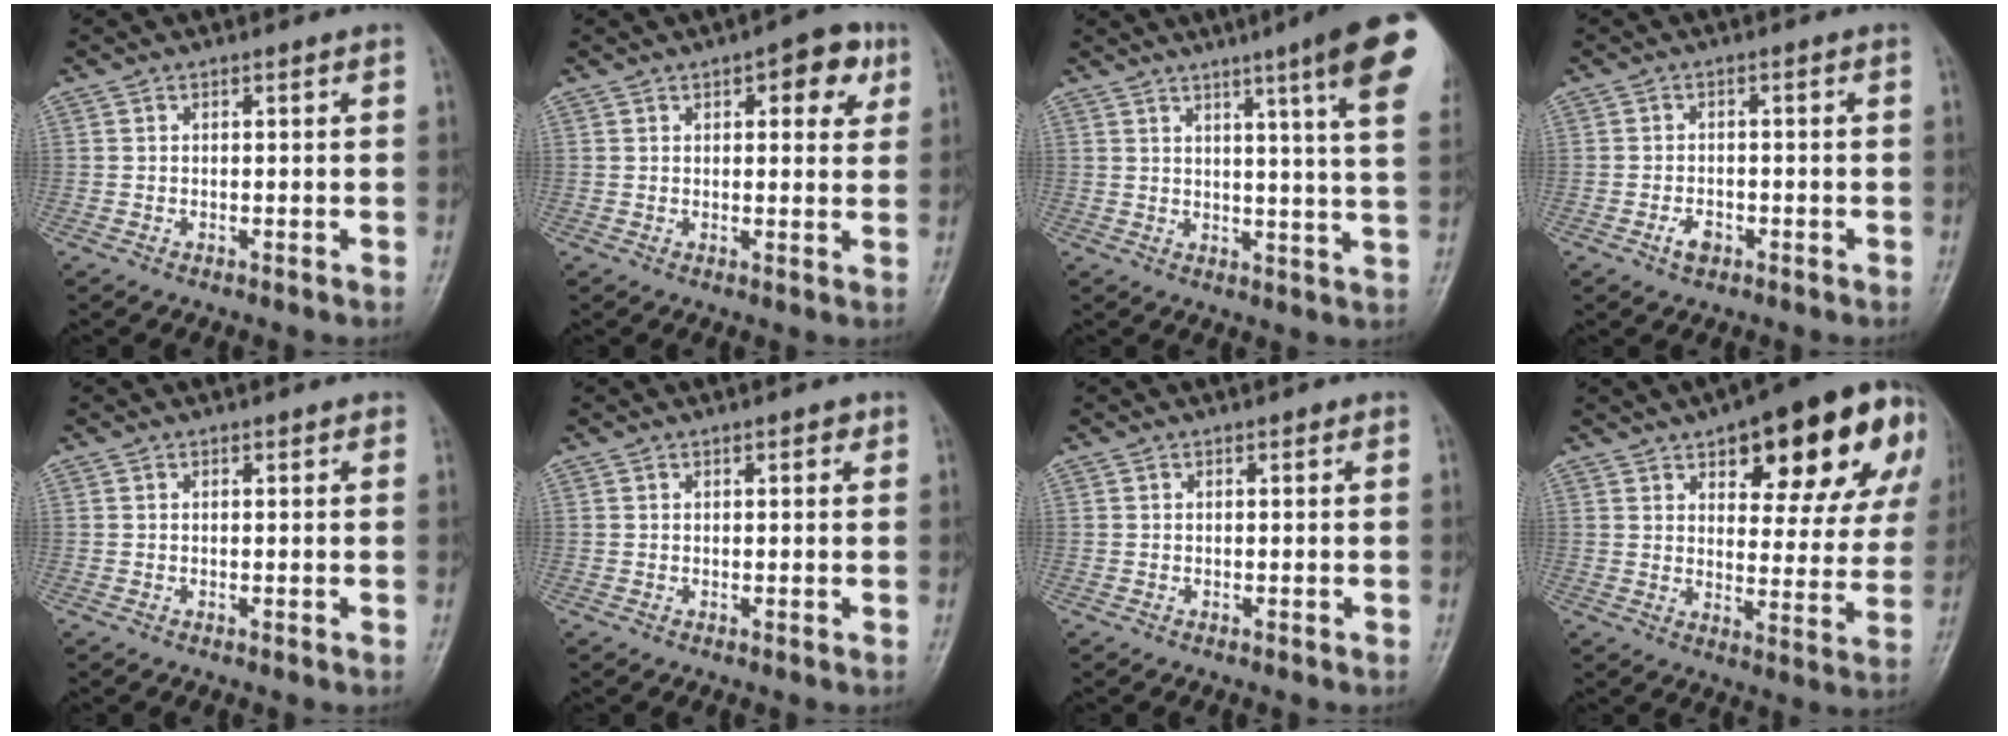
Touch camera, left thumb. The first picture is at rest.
{"total": 7.6, "force": [3.4, 3.4, 5.9], "torque": [-0.042, -0.006, 0.034]}
{"total": 16.5, "force": [8.8, 0.7, 13.9], "torque": [-0.167, -0.032, 0.095]}
{"total": 2.6, "force": [-1.3, 1.6, 1.5], "torque": [-0.027, 0.006, -0.022]}
{"total": 0.9, "force": [0.5, 0.4, 0.6], "torque": [-0.003, 0.000, 0.003]}
{"total": 1.5, "force": [0.8, 0.7, 1.1], "torque": [-0.009, -0.001, 0.008]}
{"total": 0.5, "force": [0.3, 0.3, 0.4], "torque": [-0.003, 0.000, 0.000]}
{"total": 22.6, "force": [11.6, 8.7, 17.3], "torque": [-0.185, -0.017, 0.155]}